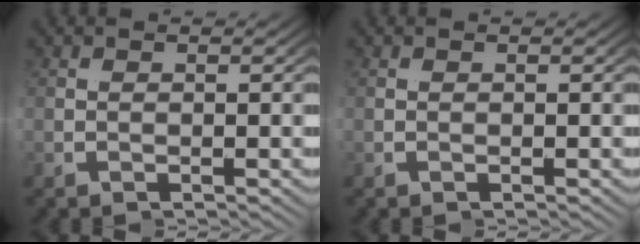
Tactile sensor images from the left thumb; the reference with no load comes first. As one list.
[{"total": 0.0}]